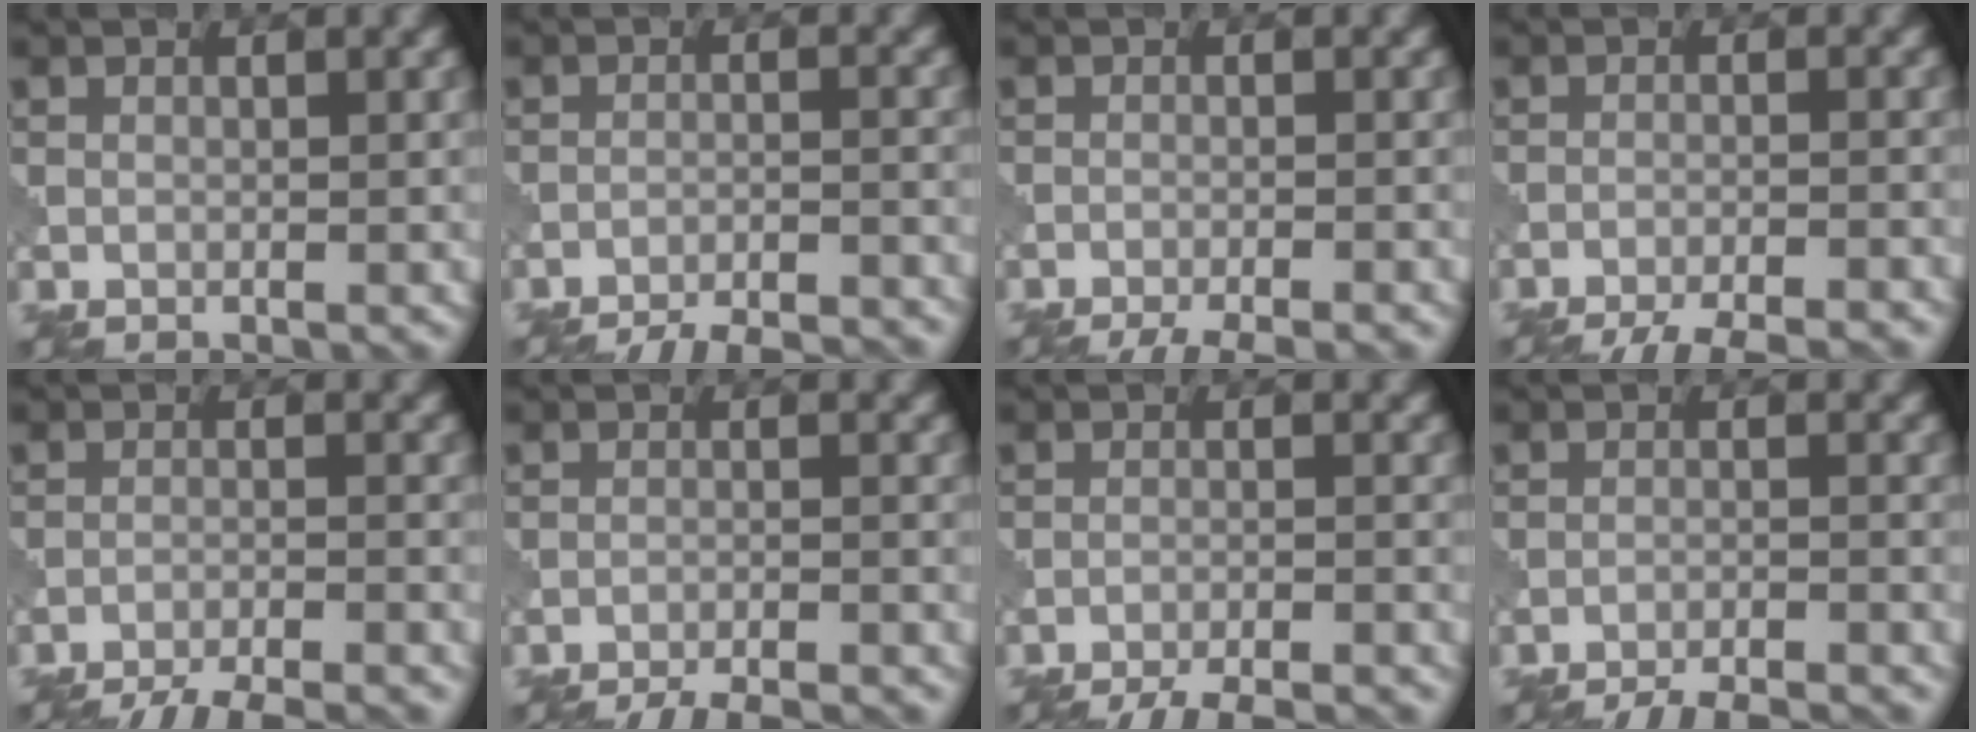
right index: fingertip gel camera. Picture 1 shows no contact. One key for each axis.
{"total": 9.9, "fx": -9.5, "fy": 1.9, "fz": 2.4, "tx": -0.024, "ty": 0.001, "tz": -0.127}
{"total": 4.6, "fx": -4.0, "fy": 0.6, "fz": 2.3, "tx": -0.033, "ty": -0.009, "tz": -0.065}
{"total": 7.8, "fx": -7.1, "fy": 1.3, "fz": 2.8, "tx": -0.037, "ty": -0.005, "tz": -0.103}
{"total": 9.9, "fx": -9.3, "fy": 1.8, "fz": 2.9, "tx": -0.036, "ty": -0.006, "tz": -0.131}
{"total": 8.1, "fx": -7.7, "fy": 1.4, "fz": 2.2, "tx": -0.023, "ty": 0.003, "tz": -0.105}
{"total": 8.7, "fx": -8.1, "fy": 1.6, "fz": 2.7, "tx": -0.033, "ty": -0.001, "tz": -0.114}
{"total": 9.0, "fx": -8.5, "fy": 1.6, "fz": 2.3, "tx": -0.025, "ty": 0.002, "tz": -0.117}